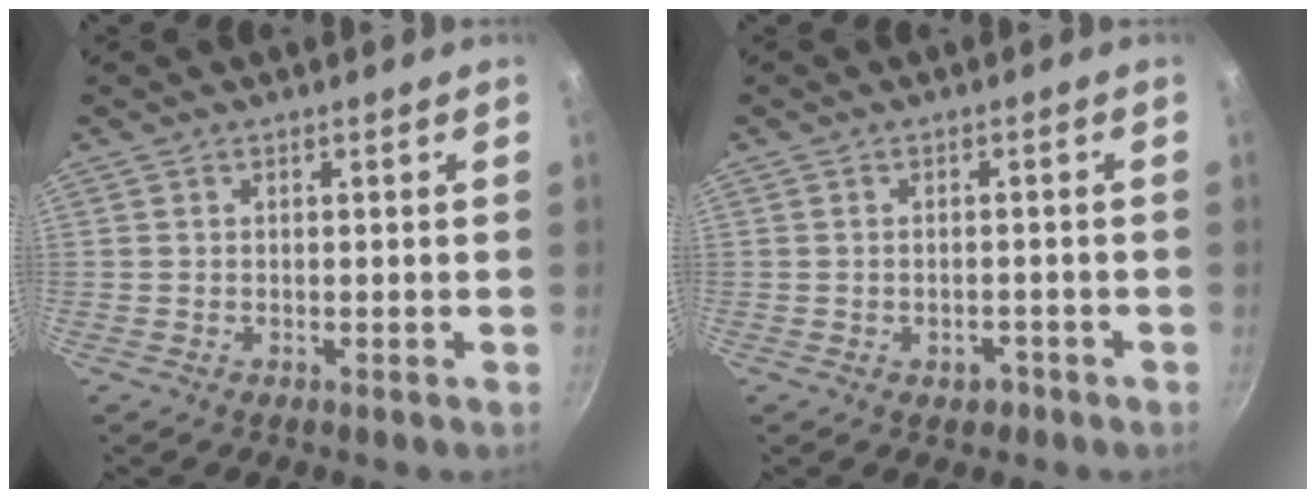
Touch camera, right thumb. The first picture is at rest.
{"total": 2.1, "force": [-1.1, 1.5, 0.9], "torque": [-0.006, 0.013, -0.011]}